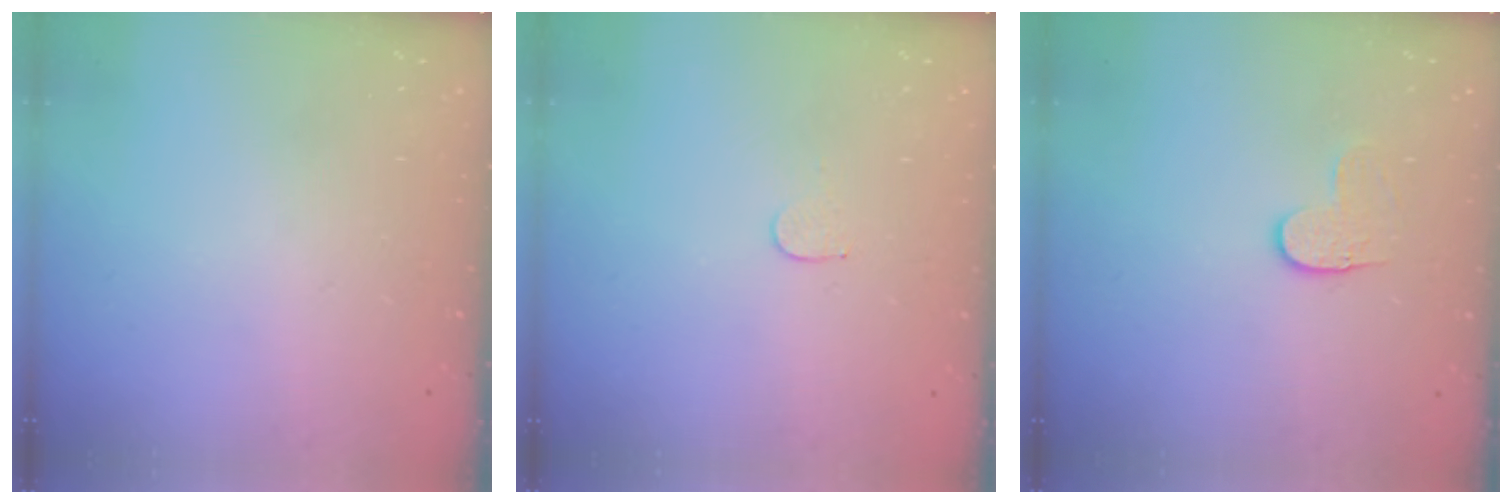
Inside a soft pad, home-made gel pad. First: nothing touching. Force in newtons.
{"total": 3.7, "press": 3.7, "slide": 0.3}
{"total": 3.3, "press": 3.3, "slide": 0.4}